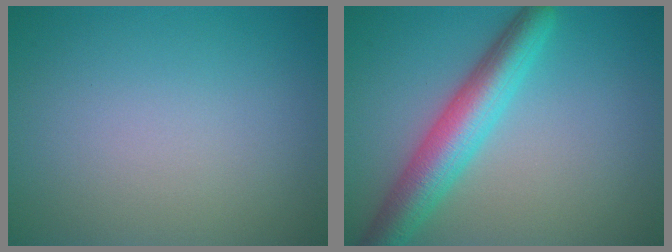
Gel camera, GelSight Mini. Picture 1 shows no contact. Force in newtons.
{"total": 6.0, "press": 5.9, "slide": 0.3}